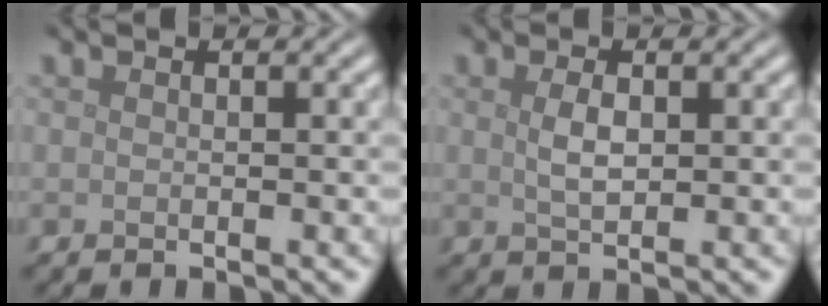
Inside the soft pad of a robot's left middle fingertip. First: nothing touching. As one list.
[{"total": 2.1, "force": [0.4, 0.9, 1.8], "torque": [-0.044, -0.001, 0.011]}]